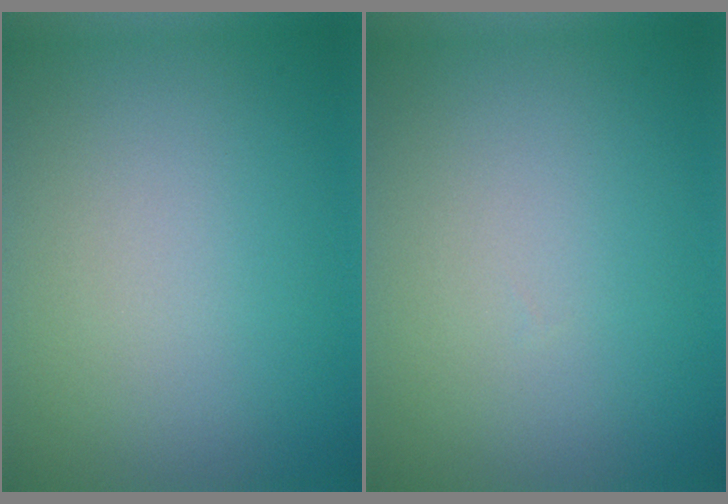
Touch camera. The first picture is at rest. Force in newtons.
{"total": 0.0}